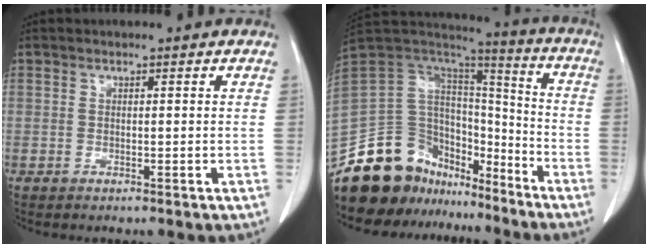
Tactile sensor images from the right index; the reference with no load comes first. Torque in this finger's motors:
{"motor_torque": [-0.80, -0.87, -0.66, -0.21]}